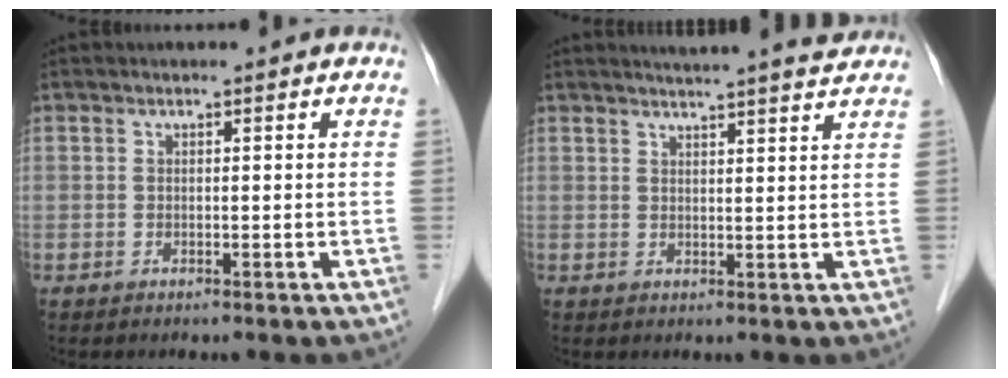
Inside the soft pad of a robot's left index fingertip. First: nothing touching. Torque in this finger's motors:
{"motor_torque": [0.50, -0.53, 0.10, 0.00]}